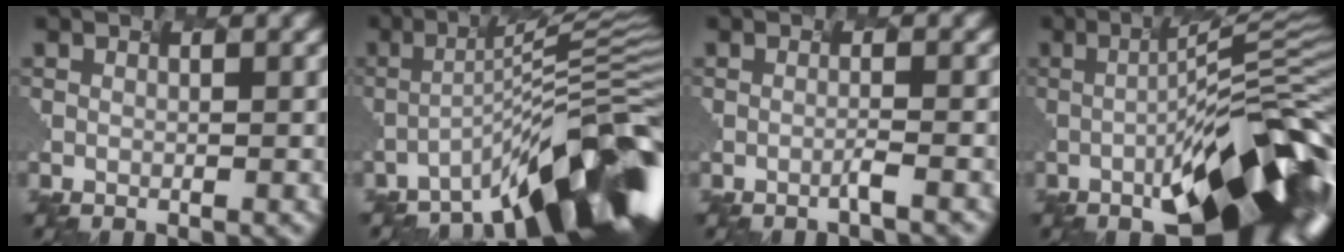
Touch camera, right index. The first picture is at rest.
{"total": 11.9, "force": [-7.6, 1.8, 8.9], "torque": [-0.116, 0.014, -0.119]}
{"total": 0.9, "force": [-0.8, -0.1, 0.5], "torque": [-0.008, 0.004, -0.014]}
{"total": 15.3, "force": [-4.6, 4.5, 13.9], "torque": [-0.179, 0.002, -0.069]}